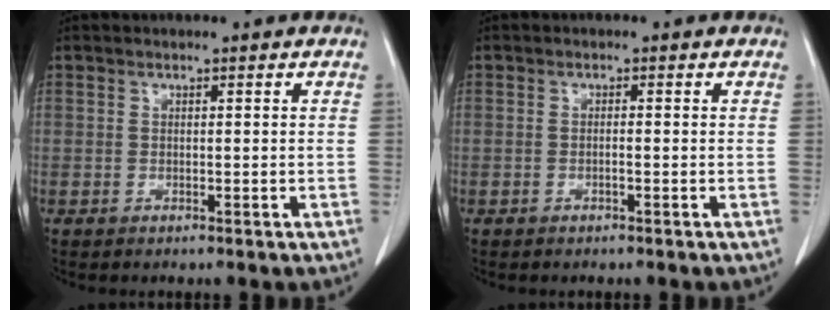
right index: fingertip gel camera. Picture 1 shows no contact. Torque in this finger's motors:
{"motor_torque": [-0.26, 0.11, -0.03, -0.01]}